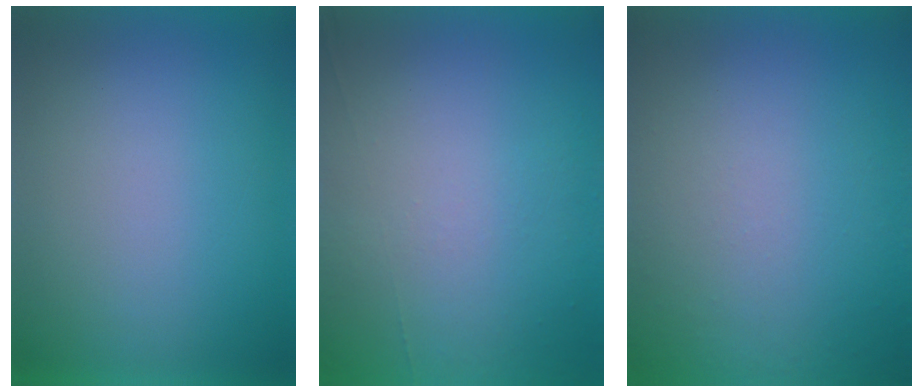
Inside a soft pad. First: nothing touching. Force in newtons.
{"total": 6.8}
{"total": 5.6}